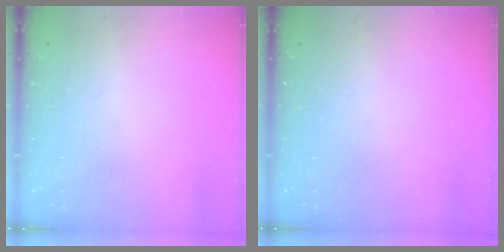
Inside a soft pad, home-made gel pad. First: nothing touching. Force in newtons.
{"total": 0.0}